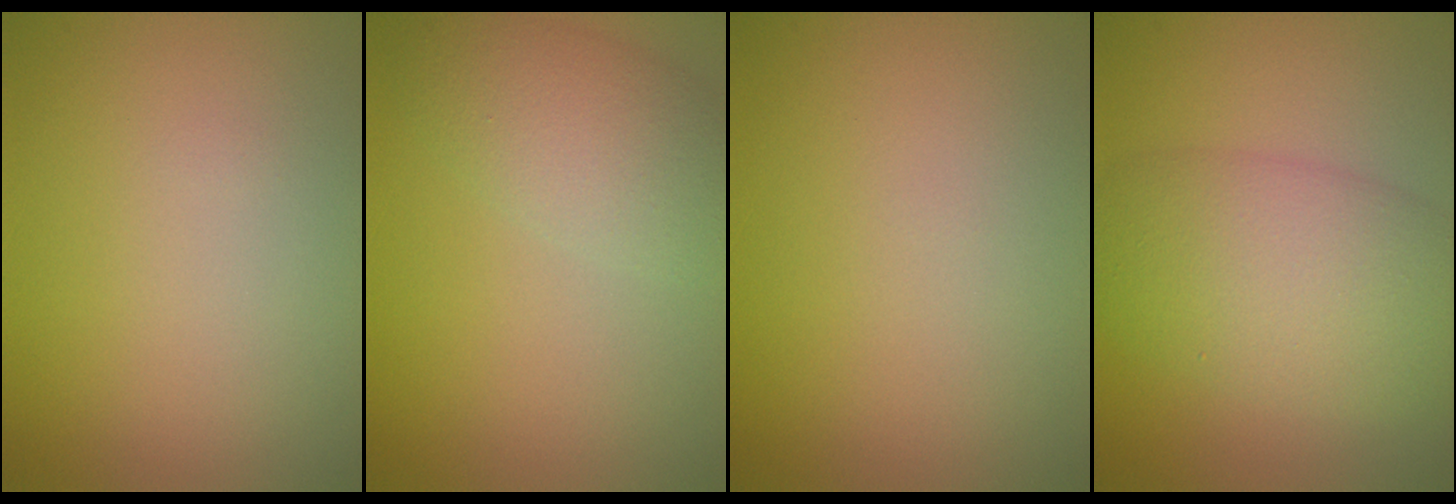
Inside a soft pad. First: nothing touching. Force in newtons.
{"total": 4.1, "press": 4.1, "slide": 0.1}
{"total": 0.0}
{"total": 7.5, "press": 7.5, "slide": 0.2}